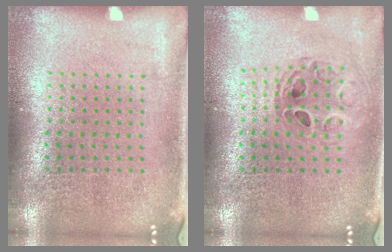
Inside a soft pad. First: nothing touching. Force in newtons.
{"total": 0.9, "press": 0.9, "slide": 0.2}